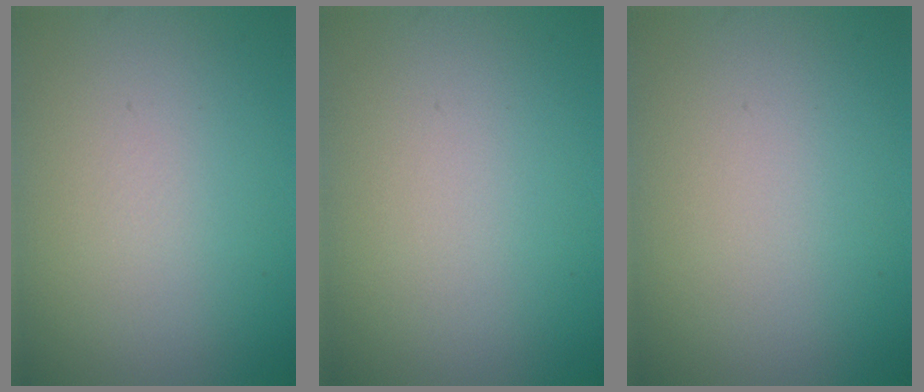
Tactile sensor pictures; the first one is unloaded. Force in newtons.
{"total": 0.0}
{"total": 0.0}